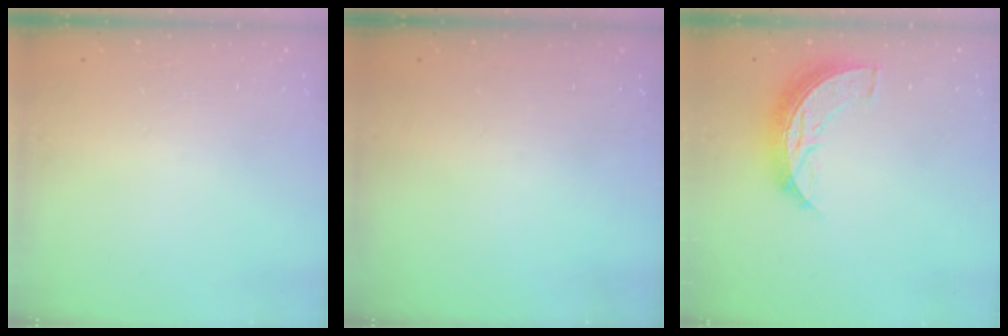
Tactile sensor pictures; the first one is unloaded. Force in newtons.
{"total": 0.0}
{"total": 10.1, "press": 10.1, "slide": 0.6}